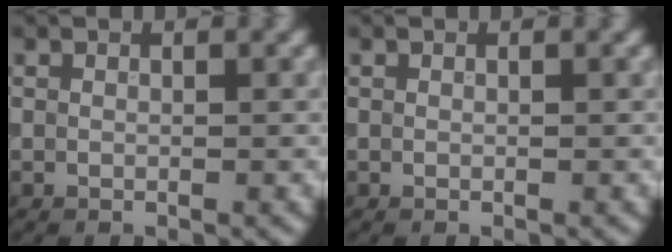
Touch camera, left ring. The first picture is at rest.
{"total": 0.0}